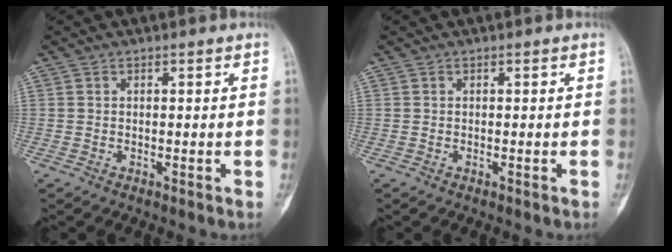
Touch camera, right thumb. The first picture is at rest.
{"total": 0.0}